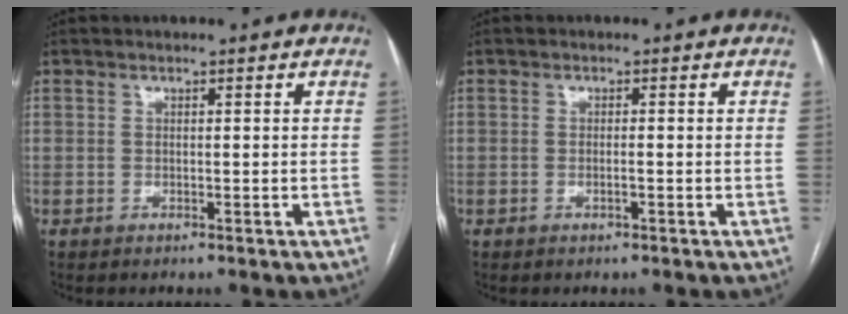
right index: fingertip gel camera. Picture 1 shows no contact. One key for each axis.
{"total": 0.9, "fx": -0.3, "fy": 0.0, "fz": 0.8, "tx": -0.017, "ty": 0.002, "tz": -0.004}